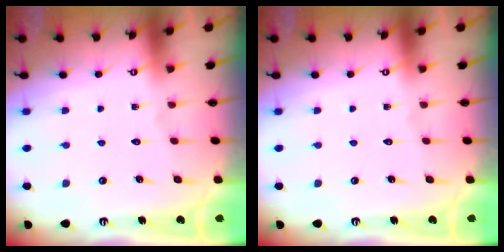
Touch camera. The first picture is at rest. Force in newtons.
{"total": 0.0}